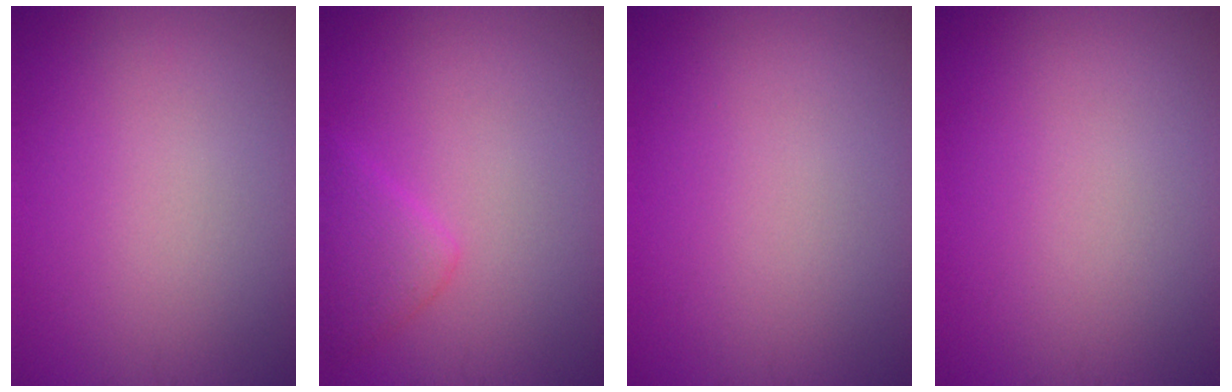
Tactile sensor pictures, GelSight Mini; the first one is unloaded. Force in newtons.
{"total": 2.3, "press": 2.3, "slide": 0.1}
{"total": 0.0}
{"total": 0.0}